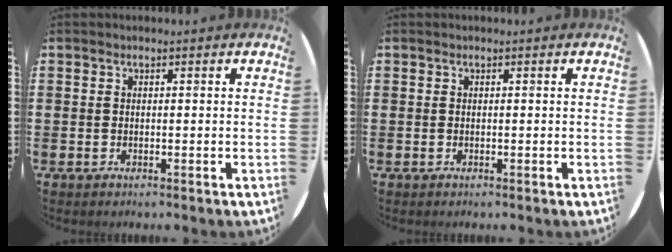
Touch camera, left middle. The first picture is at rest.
{"total": 0.0}